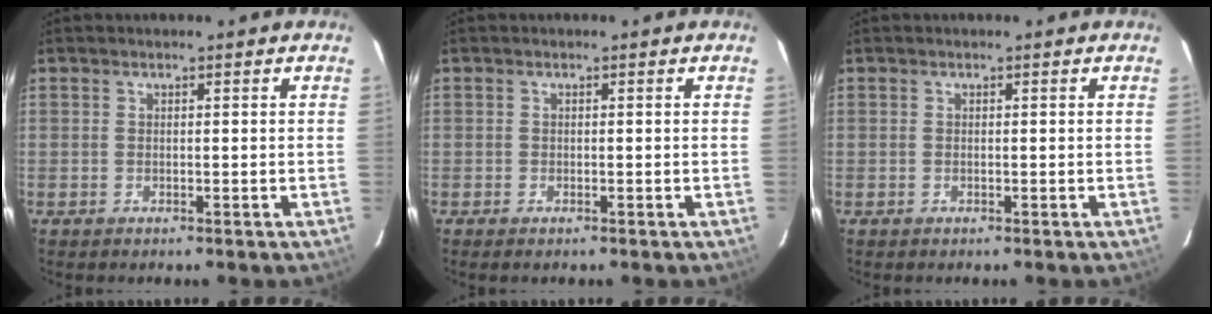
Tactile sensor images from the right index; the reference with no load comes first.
{"total": 0.6, "force": [-0.4, 0.3, 0.3], "torque": [-0.006, -0.002, -0.009]}
{"total": 0.0}